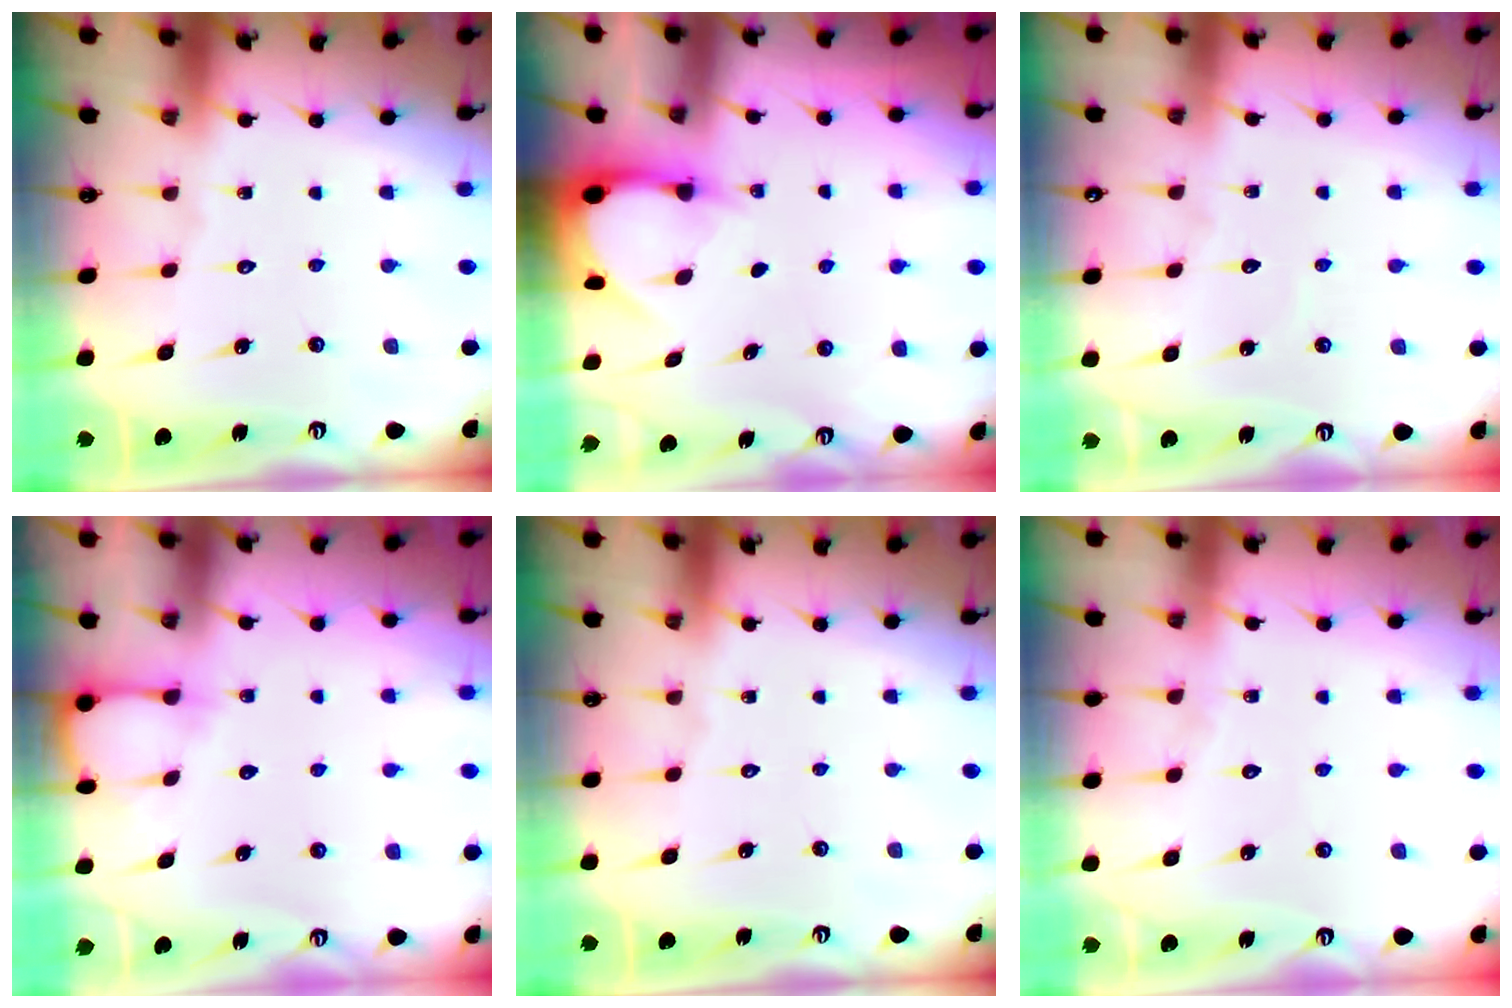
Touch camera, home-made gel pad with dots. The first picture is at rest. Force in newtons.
{"total": 2.9, "press": 2.9, "slide": 0.3}
{"total": 3.9, "press": 3.8, "slide": 0.3}
{"total": 6.2, "press": 6.1, "slide": 0.4}
{"total": 0.0}
{"total": 3.2, "press": 3.1, "slide": 0.5}